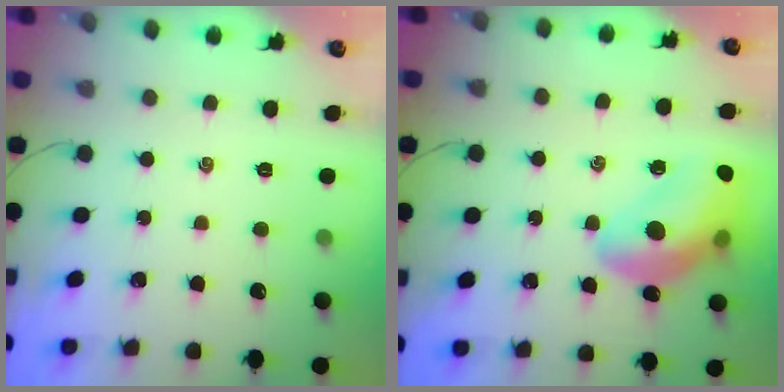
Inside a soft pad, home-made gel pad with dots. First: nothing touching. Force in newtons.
{"total": 19.5, "press": 19.2, "slide": 3.5}